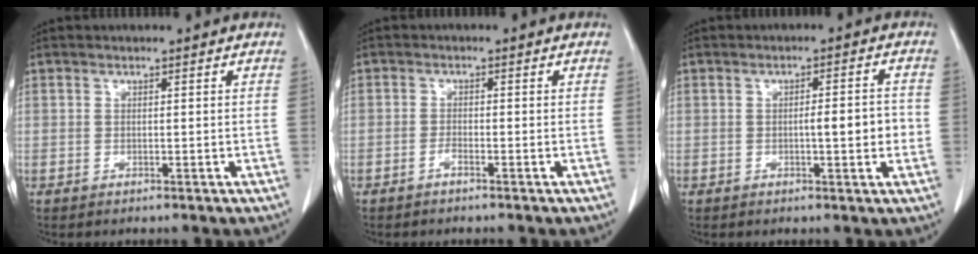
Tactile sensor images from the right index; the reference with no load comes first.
{"total": 1.0, "force": [-0.7, 0.1, 0.7], "torque": [-0.011, 0.003, -0.013]}
{"total": 4.8, "force": [-0.6, 0.7, 4.7], "torque": [-0.071, 0.004, -0.006]}